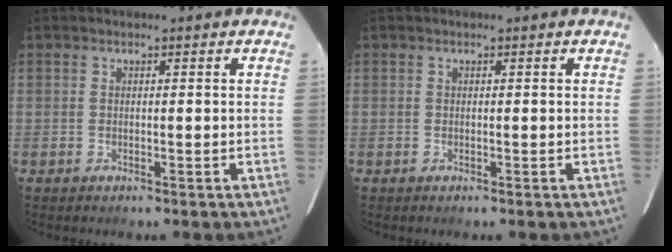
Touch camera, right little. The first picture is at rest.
{"total": 0.0}